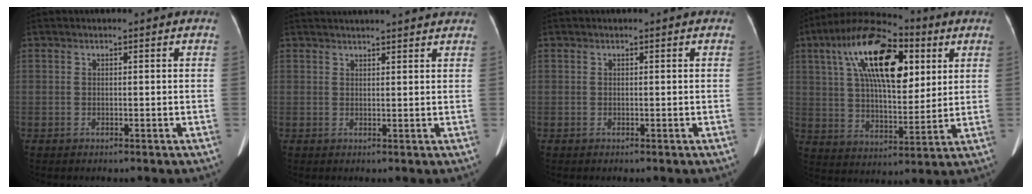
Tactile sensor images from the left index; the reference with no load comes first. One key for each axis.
{"total": 10.5, "fx": 9.8, "fy": 0.9, "fz": 3.7, "tx": -0.046, "ty": 0.031, "tz": 0.114}
{"total": 0.0}
{"total": 18.6, "fx": 7.0, "fy": 7.6, "fz": 15.4, "tx": -0.290, "ty": 0.039, "tz": 0.120}